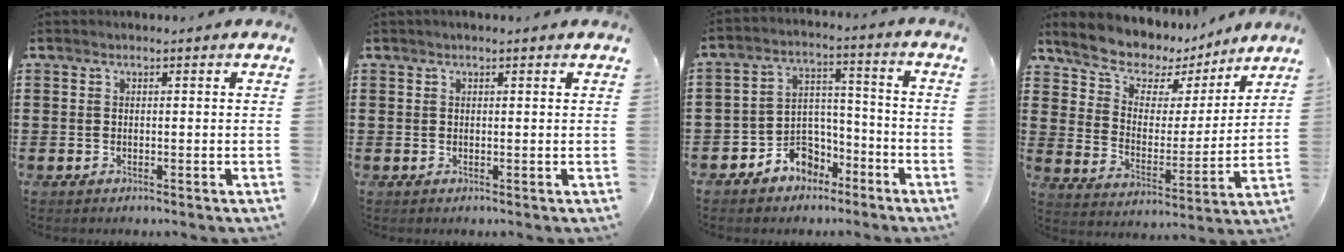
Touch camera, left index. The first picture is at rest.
{"total": 0.6, "force": [0.4, 0.0, 0.5], "torque": [-0.009, 0.001, 0.007]}
{"total": 5.6, "force": [-4.1, 3.8, 0.7], "torque": [-0.020, 0.016, -0.079]}
{"total": 7.8, "force": [6.8, 3.5, 1.3], "torque": [-0.064, -0.047, 0.119]}